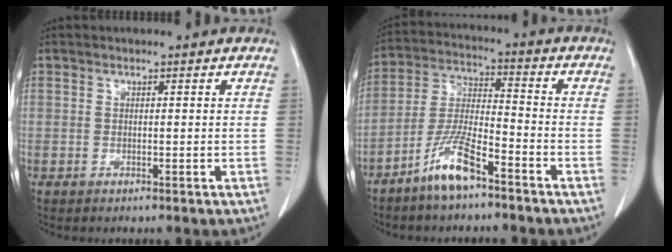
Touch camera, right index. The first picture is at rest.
{"total": 9.1, "force": [-6.3, 1.6, 6.4], "torque": [-0.140, -0.011, -0.126]}